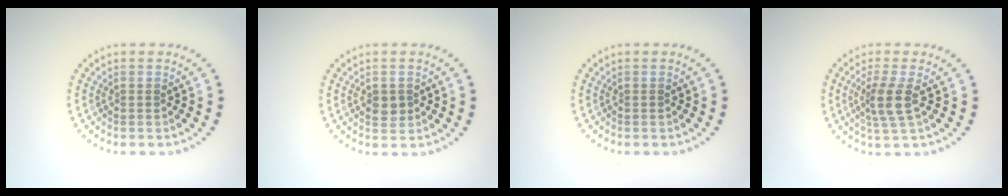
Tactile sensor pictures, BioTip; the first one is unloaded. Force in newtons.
{"total": 1.6, "press": 1.6, "slide": 0.2}
{"total": 0.0}
{"total": 2.7, "press": 2.2, "slide": 1.6}